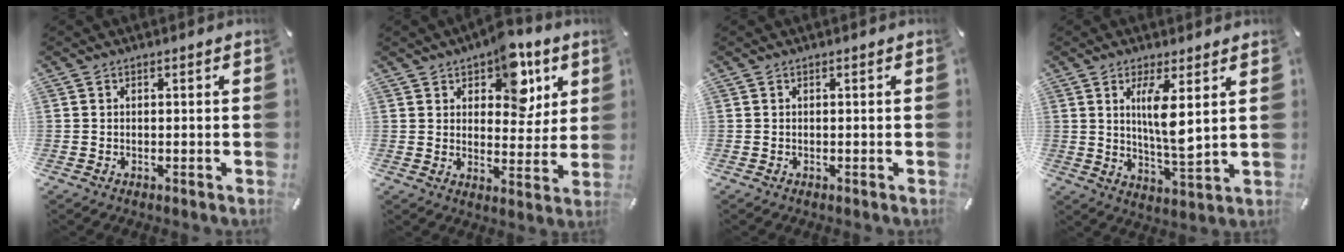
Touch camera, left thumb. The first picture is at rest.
{"total": 10.2, "force": [5.9, 6.2, 5.6], "torque": [-0.059, -0.027, 0.098]}
{"total": 0.0}
{"total": 9.2, "force": [2.9, 2.4, 8.4], "torque": [-0.156, -0.020, 0.040]}